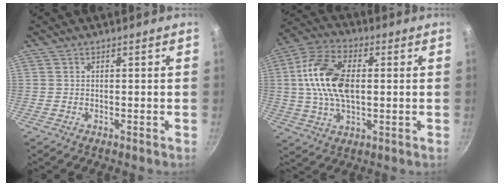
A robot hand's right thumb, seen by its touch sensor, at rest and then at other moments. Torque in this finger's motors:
{"motor_torque": [-0.50, 0.79, 1.80, 0.21, 0.31]}